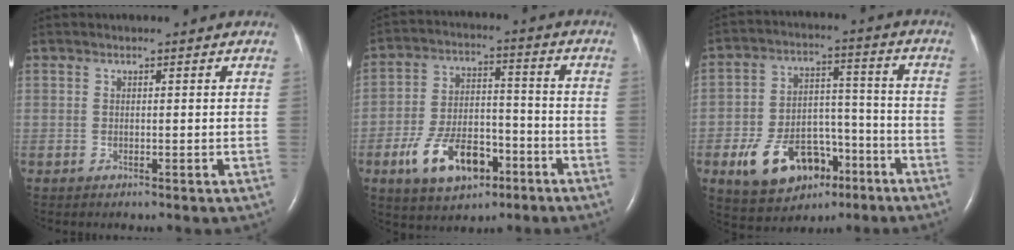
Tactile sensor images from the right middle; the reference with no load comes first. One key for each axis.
{"total": 11.9, "fx": -5.9, "fy": 6.3, "fz": 8.3, "tx": -0.164, "ty": 0.011, "tz": -0.095}
{"total": 14.2, "fx": -7.1, "fy": 8.3, "fz": 9.1, "tx": -0.161, "ty": 0.015, "tz": -0.106}